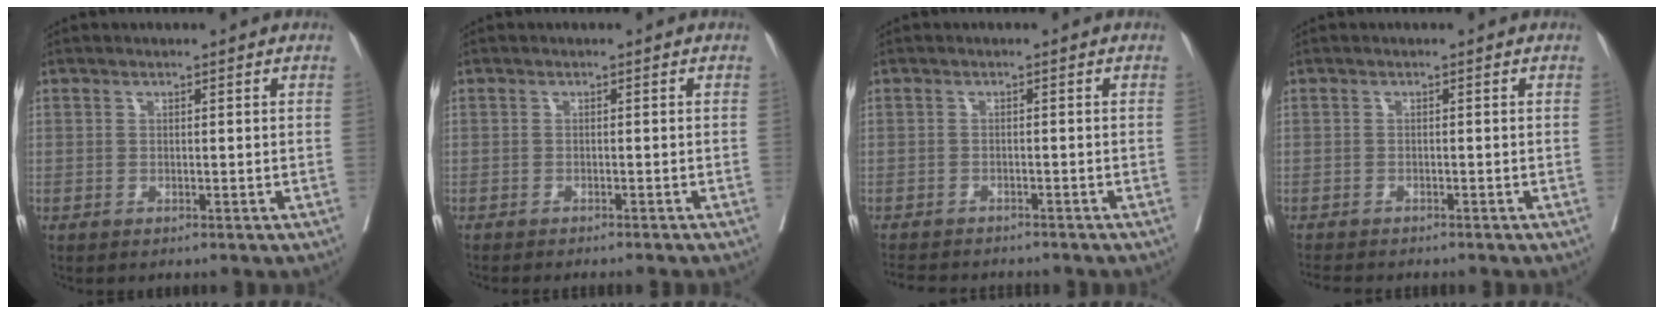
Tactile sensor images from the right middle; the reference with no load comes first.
{"total": 6.3, "force": [-5.7, 0.3, 2.6], "torque": [-0.021, -0.015, -0.076]}
{"total": 8.6, "force": [-7.8, 2.1, 3.0], "torque": [-0.051, -0.008, -0.108]}
{"total": 4.3, "force": [-3.9, 0.8, 1.6], "torque": [-0.027, -0.011, -0.061]}